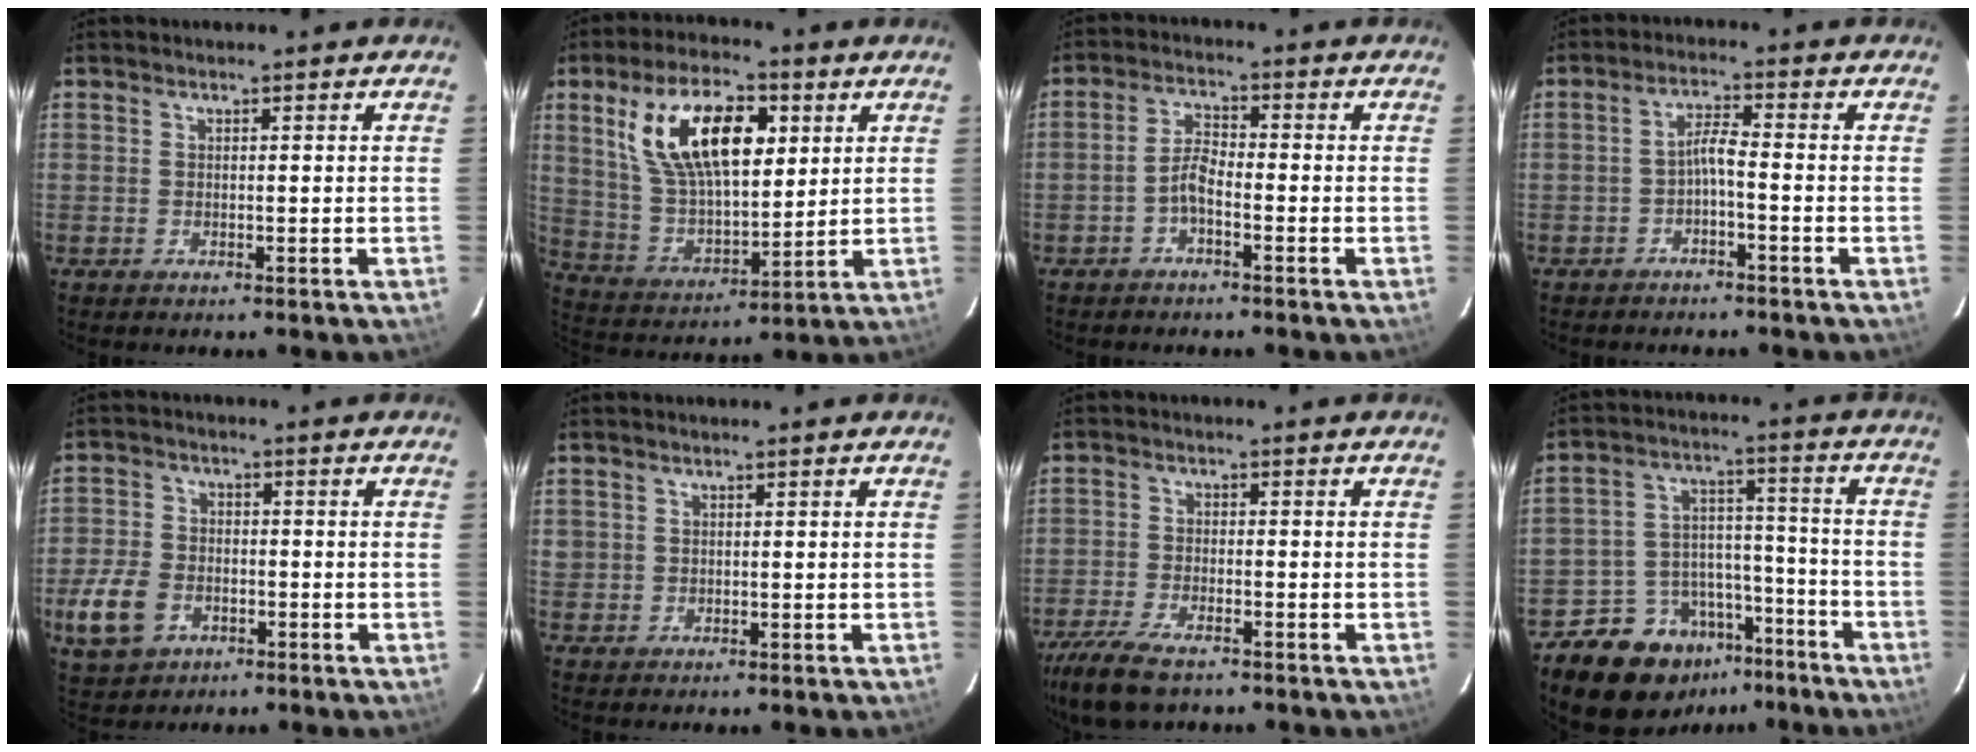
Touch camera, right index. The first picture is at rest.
{"total": 18.2, "force": [6.5, 8.4, 14.8], "torque": [-0.272, 0.019, 0.129]}
{"total": 3.1, "force": [-1.8, 1.0, 2.3], "torque": [-0.053, 0.012, -0.036]}
{"total": 2.7, "force": [-1.6, 0.1, 2.2], "torque": [-0.052, 0.011, -0.029]}
{"total": 9.3, "force": [-3.8, 6.8, 5.0], "torque": [-0.130, 0.003, -0.069]}
{"total": 1.1, "force": [0.1, 1.1, 0.1], "torque": [0.002, 0.002, 0.001]}
{"total": 10.4, "force": [-7.9, 3.3, 6.0], "torque": [-0.151, -0.029, -0.150]}
{"total": 14.0, "force": [-9.6, 9.3, 4.1], "torque": [-0.090, 0.053, -0.132]}